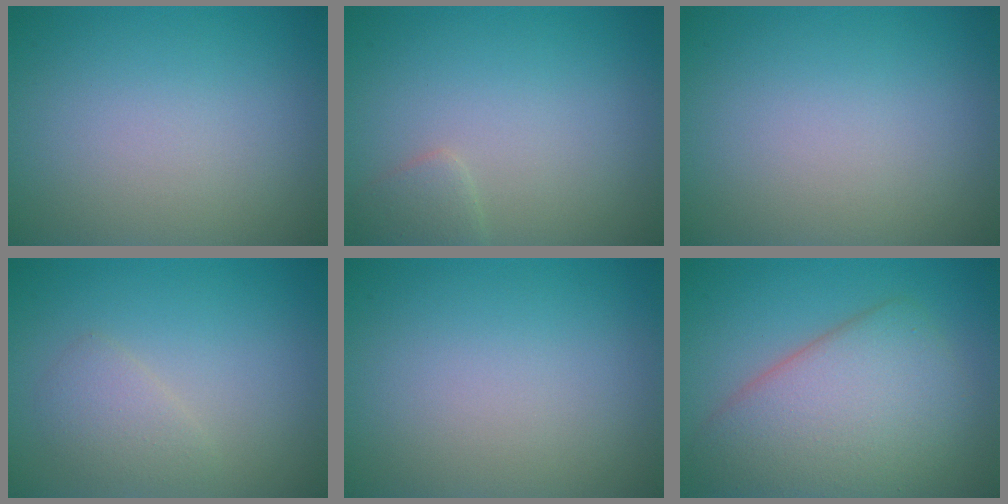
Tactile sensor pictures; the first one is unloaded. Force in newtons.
{"total": 1.3, "press": 1.3, "slide": 0.0}
{"total": 0.0}
{"total": 1.7, "press": 1.7, "slide": 0.1}
{"total": 0.0}
{"total": 7.7, "press": 7.7, "slide": 0.2}